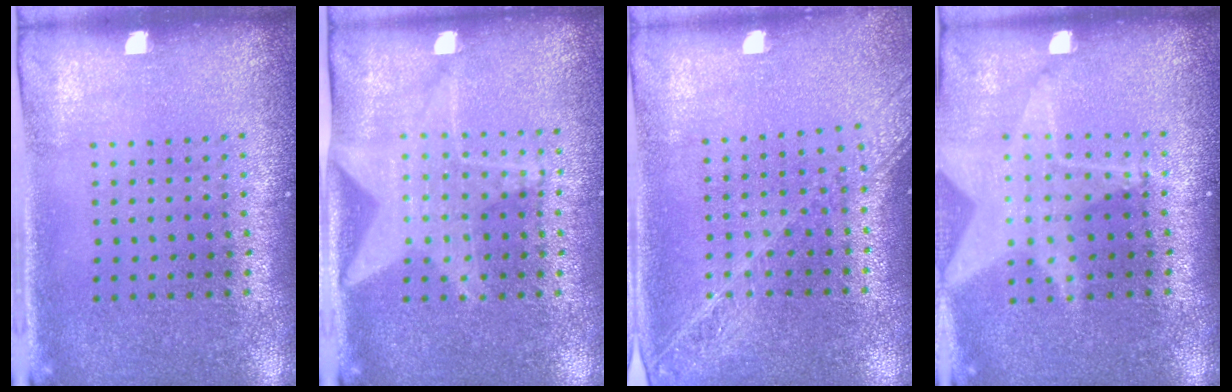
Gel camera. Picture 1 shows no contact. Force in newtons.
{"total": 1.4, "press": 1.4, "slide": 0.2}
{"total": 1.8, "press": 1.6, "slide": 0.8}
{"total": 1.8, "press": 1.5, "slide": 1.1}